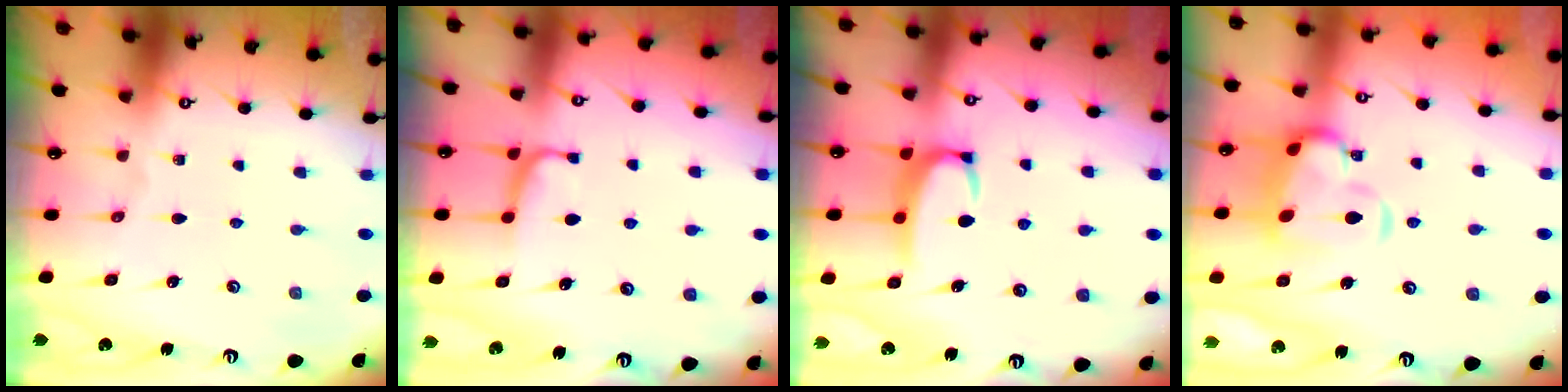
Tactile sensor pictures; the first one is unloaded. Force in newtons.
{"total": 1.0, "press": 0.9, "slide": 0.5}
{"total": 3.4, "press": 3.4, "slide": 0.6}
{"total": 7.6, "press": 7.4, "slide": 1.6}